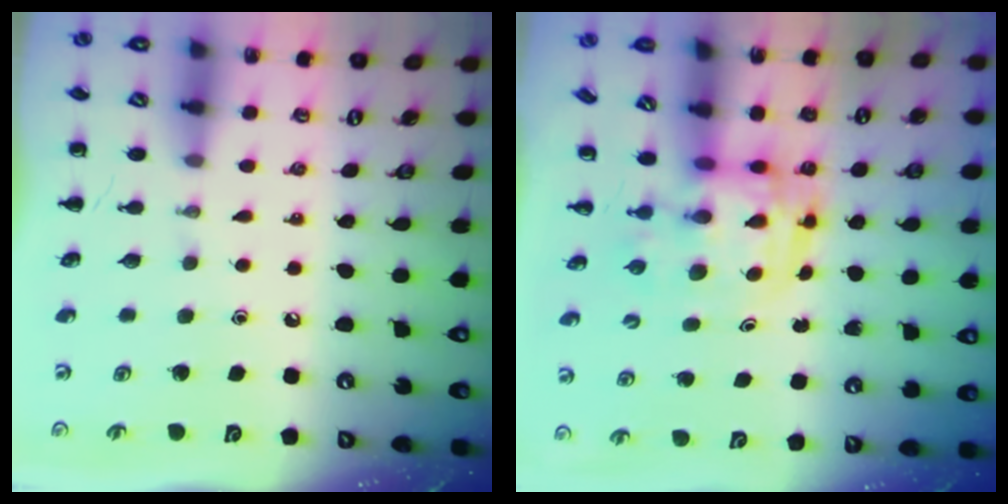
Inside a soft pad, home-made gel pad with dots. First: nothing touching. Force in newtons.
{"total": 4.1, "press": 4.0, "slide": 0.9}